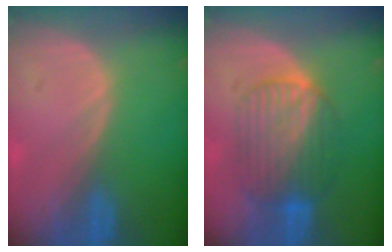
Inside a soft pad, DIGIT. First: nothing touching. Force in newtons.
{"total": 7.7, "press": 7.7, "slide": 0.2}